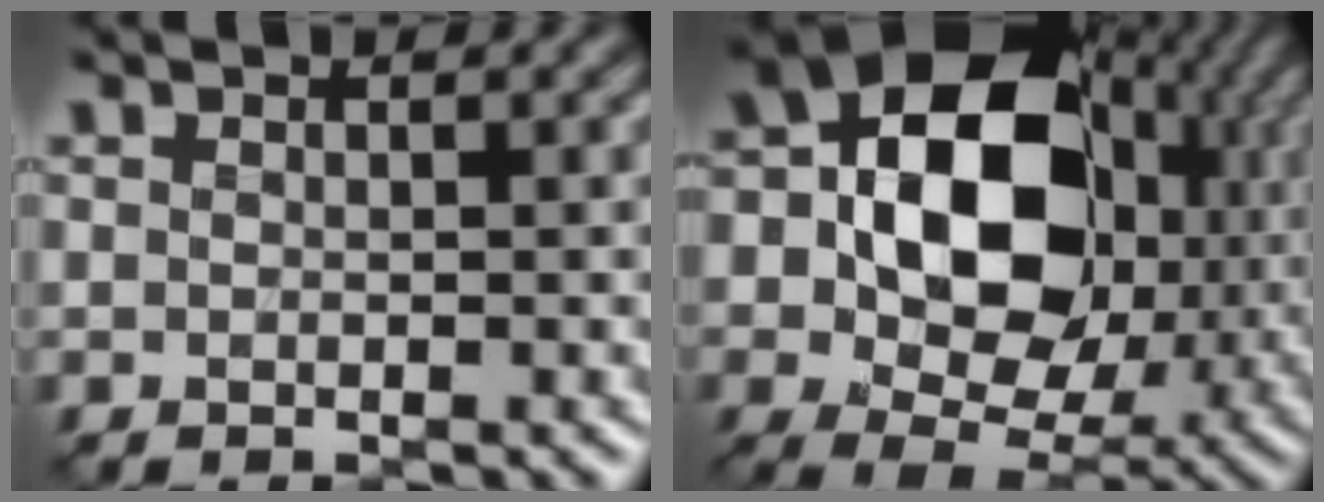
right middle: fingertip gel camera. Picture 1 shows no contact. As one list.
[{"total": 15.4, "force": [1.9, 11.4, 10.2], "torque": [-0.158, 0.008, 0.024]}]